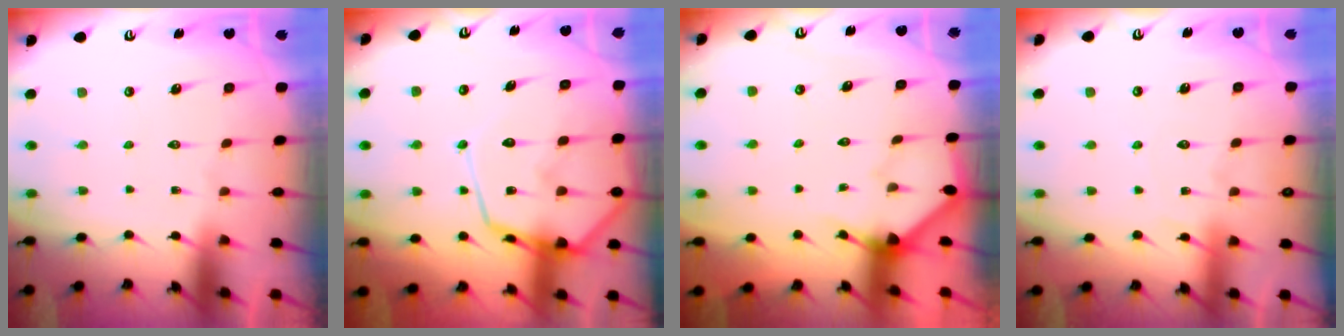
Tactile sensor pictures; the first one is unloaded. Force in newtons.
{"total": 16.0, "press": 16.0, "slide": 1.6}
{"total": 2.9, "press": 2.8, "slide": 0.4}
{"total": 5.2, "press": 5.2, "slide": 0.7}